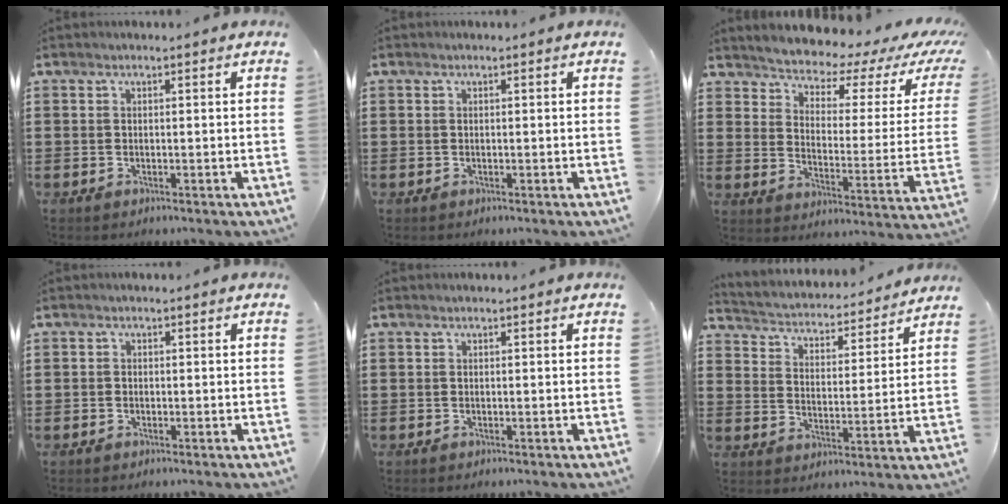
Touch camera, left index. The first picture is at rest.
{"total": 0.0}
{"total": 3.9, "force": [3.8, 0.6, 0.7], "torque": [-0.042, -0.039, 0.058]}
{"total": 0.7, "force": [-0.4, 0.5, 0.1], "torque": [-0.003, 0.001, -0.010]}
{"total": 0.0}
{"total": 2.9, "force": [2.8, 0.3, 0.0], "torque": [-0.022, -0.033, 0.039]}